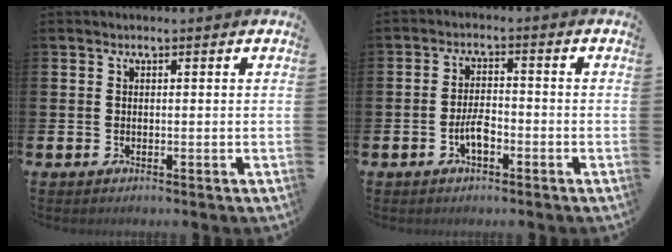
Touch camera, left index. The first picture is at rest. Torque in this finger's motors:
{"motor_torque": [0.51, 0.13, 0.07, 0.10]}